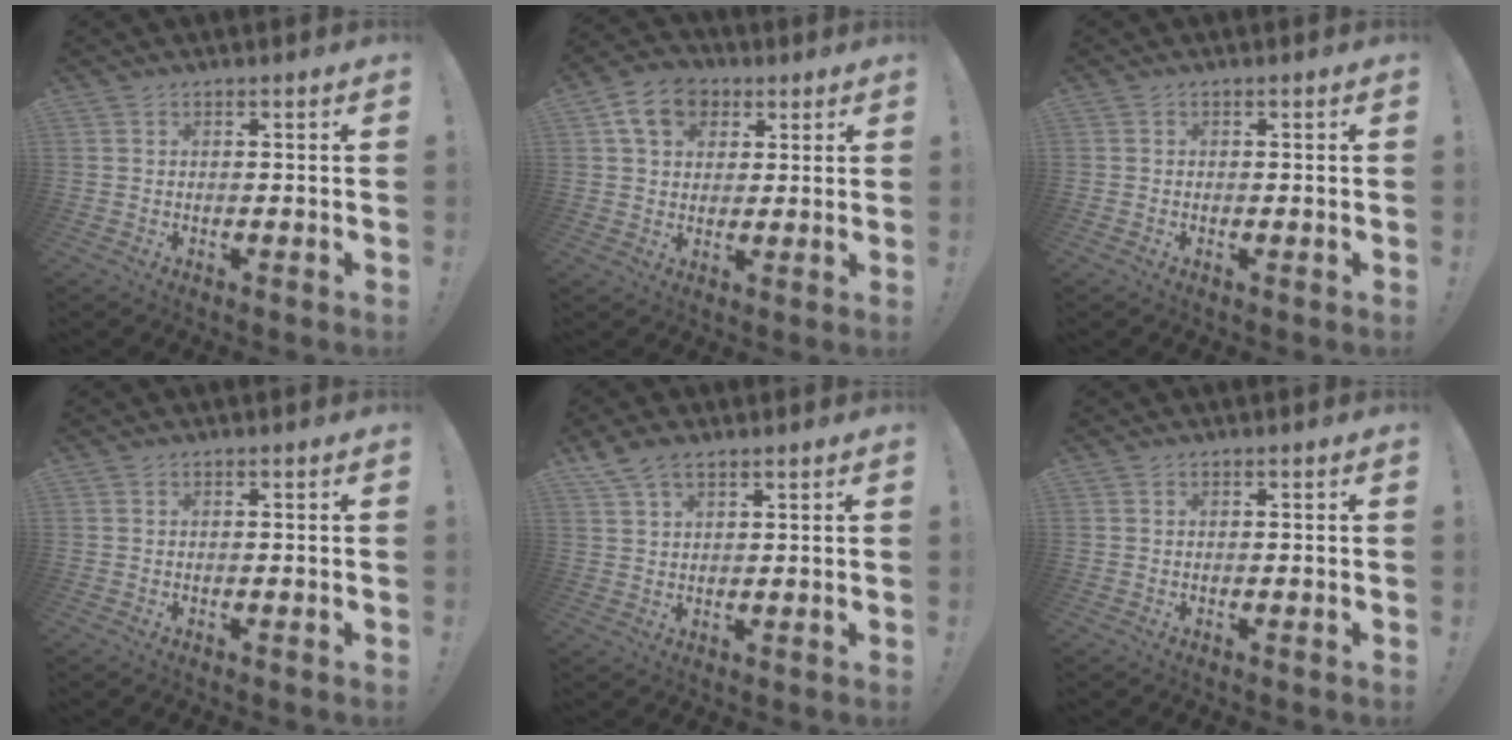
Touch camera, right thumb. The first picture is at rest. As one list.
[{"total": 10.5, "force": [4.6, 8.1, 4.8], "torque": [-0.078, -0.004, 0.092]}, {"total": 0.6, "force": [-0.3, 0.4, -0.2], "torque": [-0.002, 0.004, -0.004]}, {"total": 0.0}, {"total": 5.8, "force": [3.8, 2.7, 3.4], "torque": [-0.070, -0.008, 0.075]}, {"total": 0.0}]